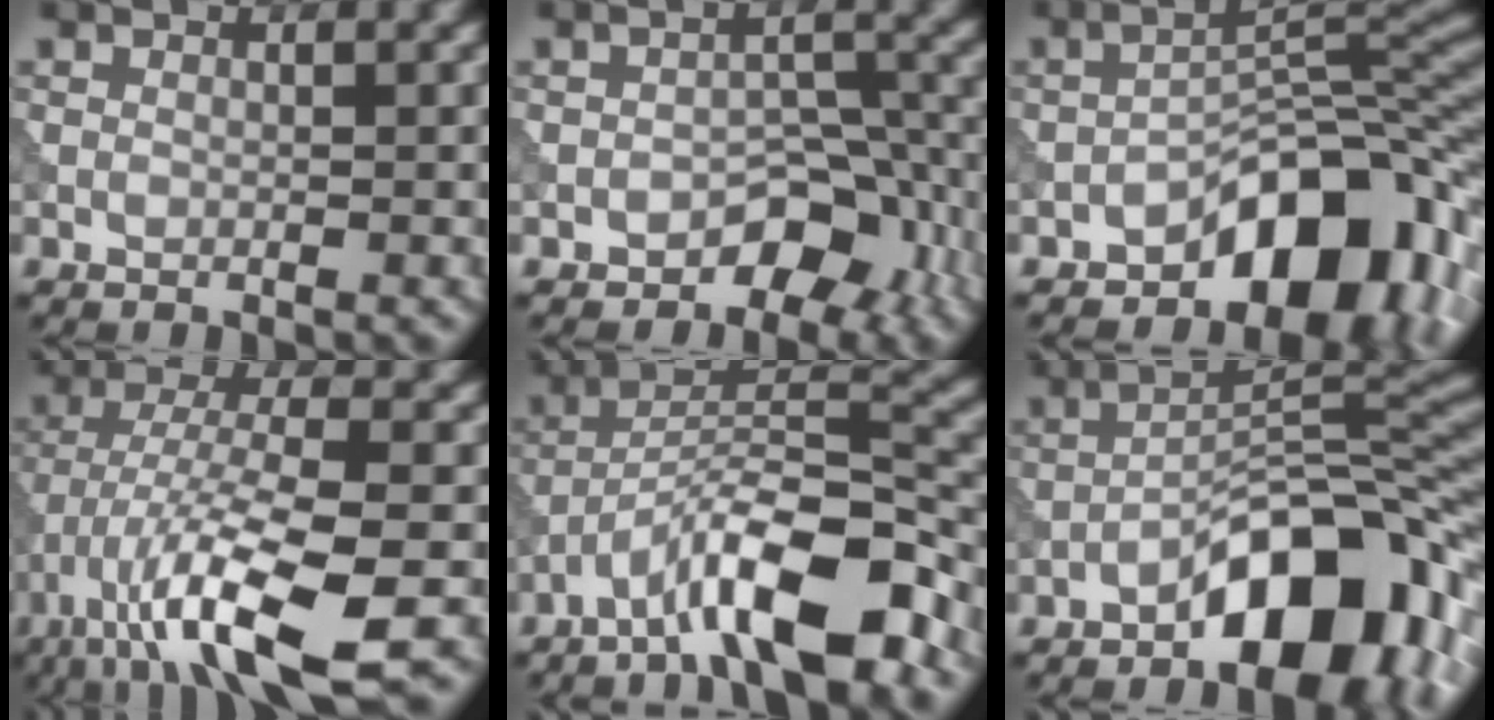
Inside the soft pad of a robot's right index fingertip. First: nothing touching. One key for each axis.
{"total": 4.8, "fx": -2.8, "fy": 2.9, "fz": 2.7, "tx": -0.018, "ty": 0.007, "tz": -0.043}
{"total": 10.2, "fx": -5.3, "fy": 5.0, "fz": 7.1, "tx": -0.071, "ty": 0.014, "tz": -0.094}
{"total": 11.0, "fx": -5.7, "fy": 2.6, "fz": 9.0, "tx": -0.168, "ty": -0.006, "tz": -0.106}
{"total": 9.7, "fx": -6.0, "fy": 2.3, "fz": 7.3, "tx": -0.117, "ty": 0.020, "tz": -0.108}
{"total": 11.1, "fx": -5.9, "fy": 4.2, "fz": 8.5, "tx": -0.105, "ty": 0.019, "tz": -0.108}